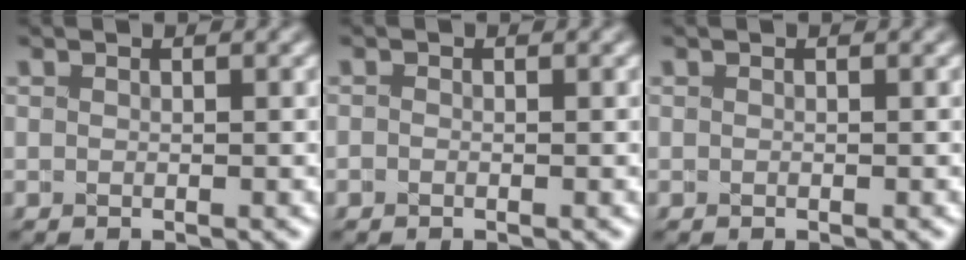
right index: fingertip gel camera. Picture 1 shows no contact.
{"total": 0.5, "force": [-0.5, 0.1, -0.1], "torque": [0.007, 0.006, -0.014]}
{"total": 0.0}